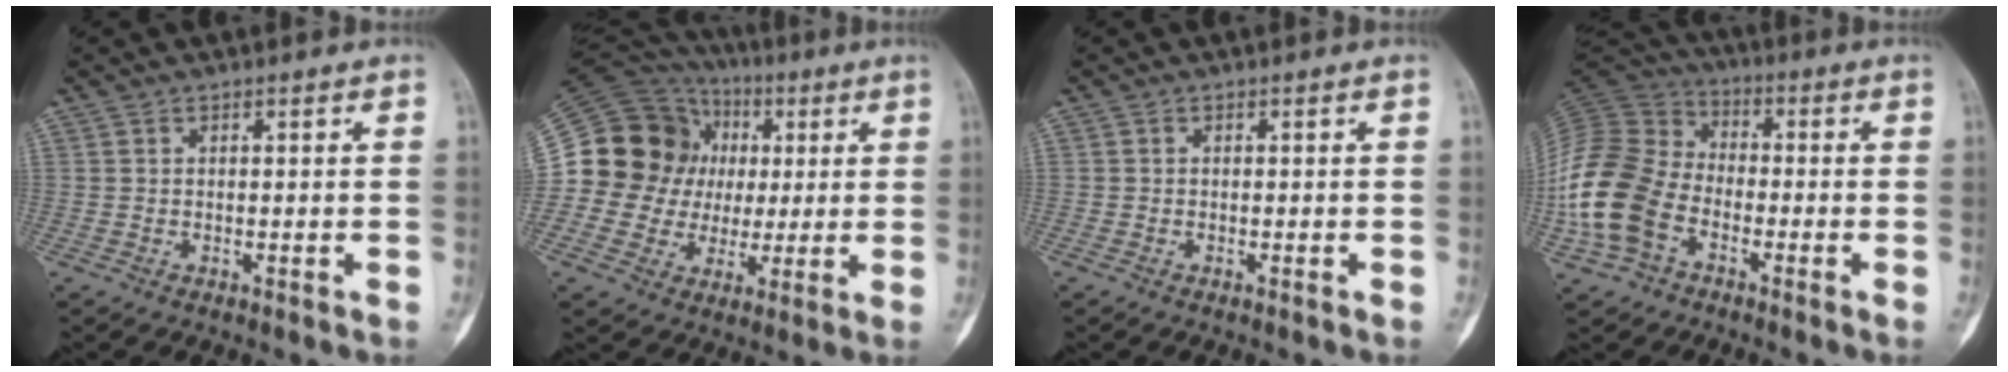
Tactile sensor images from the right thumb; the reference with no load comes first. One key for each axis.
{"total": 19.5, "fx": 1.9, "fy": 17.9, "fz": 7.7, "tx": -0.112, "ty": 0.049, "tz": 0.046}
{"total": 0.0}
{"total": 17.1, "fx": -5.5, "fy": 12.2, "fz": 10.7, "tx": -0.228, "ty": 0.039, "tz": -0.114}